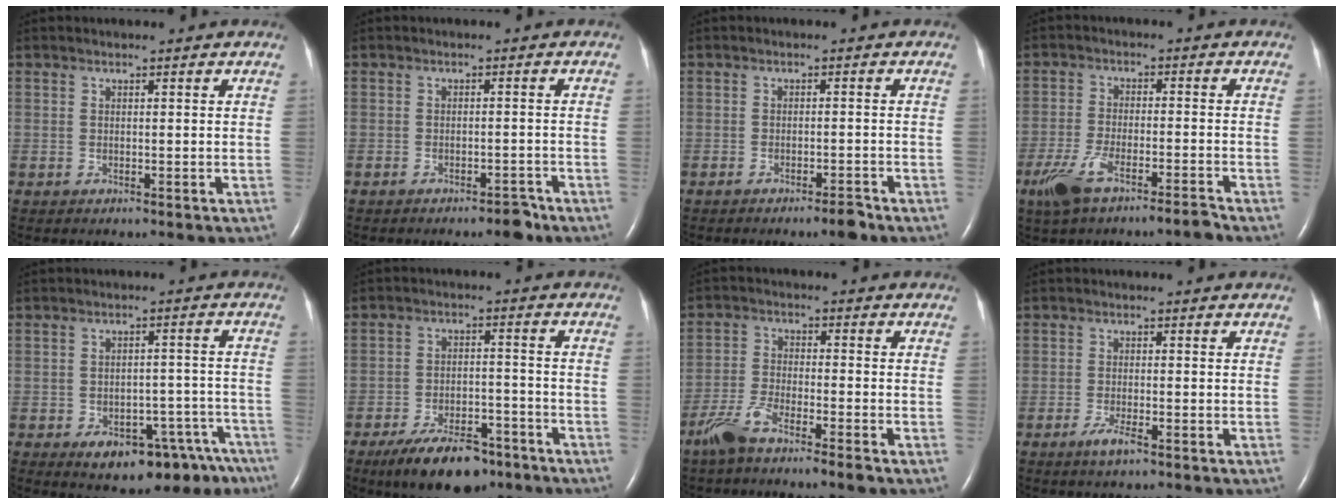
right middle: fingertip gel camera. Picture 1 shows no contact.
{"total": 2.7, "force": [-2.1, 0.8, 1.4], "torque": [-0.015, 0.002, -0.028]}
{"total": 2.4, "force": [-1.9, 0.2, 1.4], "torque": [-0.022, 0.000, -0.029]}
{"total": 7.3, "force": [-5.2, 0.7, 5.0], "torque": [-0.106, -0.008, -0.097]}
{"total": 13.4, "force": [-9.7, 6.5, 6.7], "torque": [-0.036, 0.038, -0.120]}
{"total": 11.2, "force": [-8.2, 4.3, 6.3], "torque": [-0.107, -0.007, -0.133]}
{"total": 6.0, "force": [-4.7, 0.3, 3.7], "torque": [-0.085, -0.006, -0.096]}
{"total": 2.4, "force": [-1.6, 0.2, 1.8], "torque": [-0.045, -0.005, -0.030]}